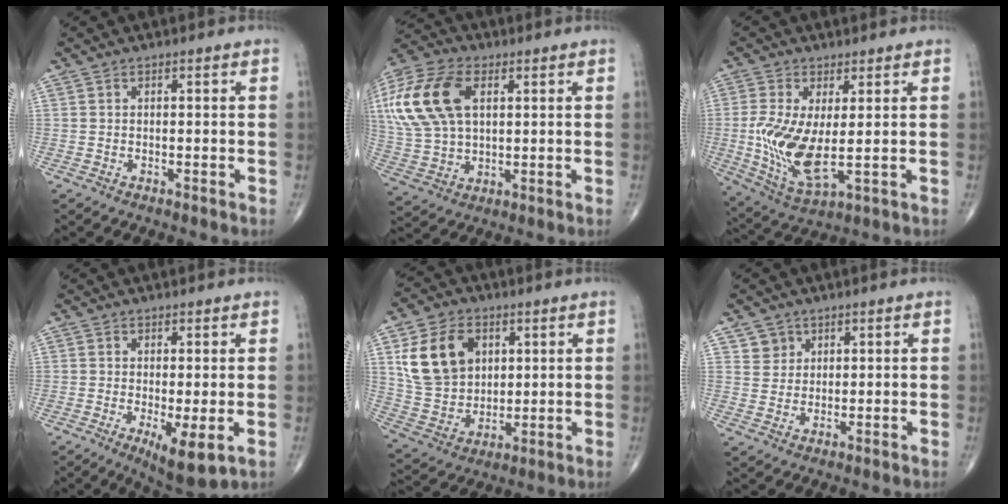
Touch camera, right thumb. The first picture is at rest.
{"total": 20.6, "force": [6.1, 12.6, 15.1], "torque": [-0.342, 0.012, 0.114]}
{"total": 12.0, "force": [-0.2, 4.8, 11.0], "torque": [-0.232, -0.023, 0.008]}
{"total": 7.0, "force": [-1.8, 2.0, 6.5], "torque": [-0.106, -0.023, -0.024]}
{"total": 15.0, "force": [4.8, 11.1, 8.9], "torque": [-0.137, -0.010, 0.096]}
{"total": 3.3, "force": [1.9, 2.7, 0.2], "torque": [0.019, -0.011, 0.029]}